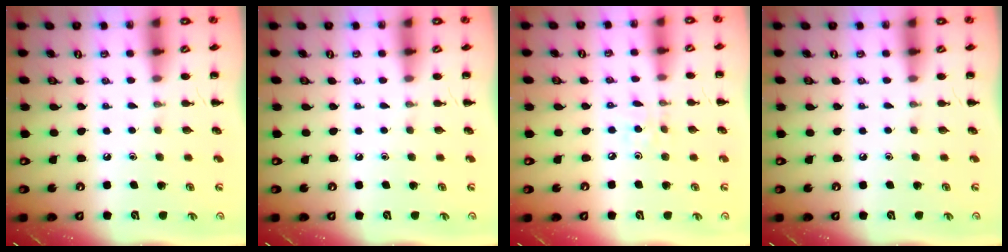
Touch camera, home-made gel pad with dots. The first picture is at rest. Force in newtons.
{"total": 0.0}
{"total": 2.1, "press": 2.1, "slide": 0.6}
{"total": 0.0}